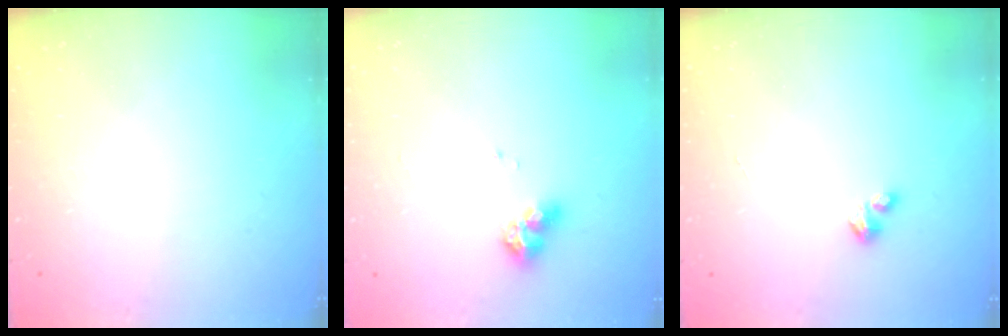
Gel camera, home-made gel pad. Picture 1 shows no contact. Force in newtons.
{"total": 7.9, "press": 7.9, "slide": 0.4}
{"total": 1.7, "press": 1.7, "slide": 0.2}